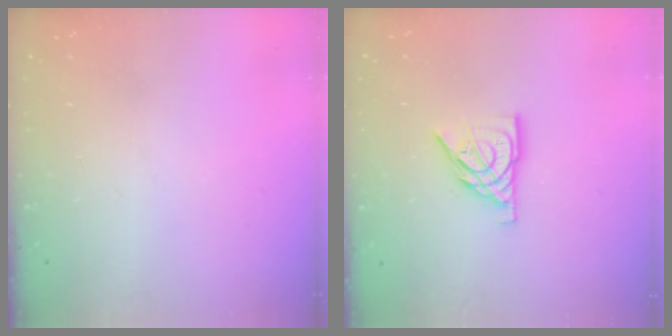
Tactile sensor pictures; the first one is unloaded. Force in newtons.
{"total": 9.5, "press": 9.4, "slide": 1.0}